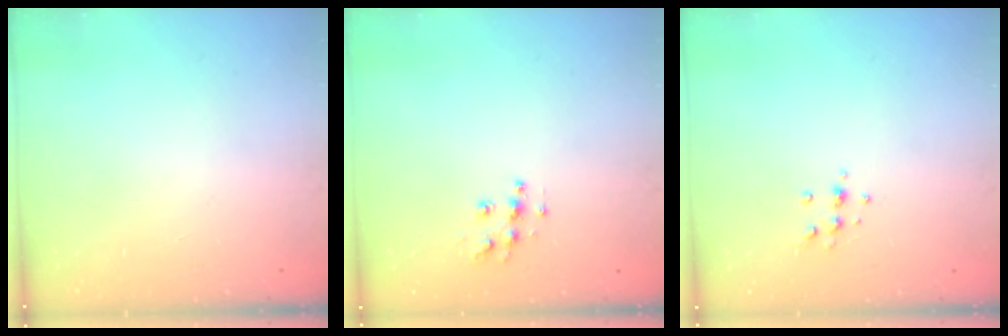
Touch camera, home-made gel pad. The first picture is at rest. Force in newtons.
{"total": 7.5, "press": 7.5, "slide": 0.1}
{"total": 6.2, "press": 6.1, "slide": 0.8}